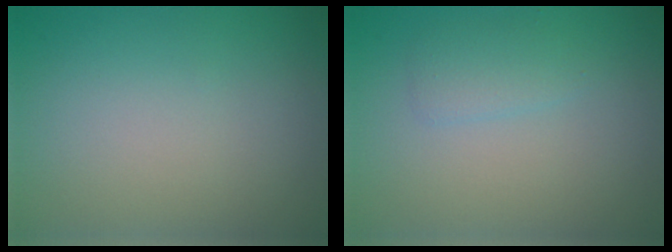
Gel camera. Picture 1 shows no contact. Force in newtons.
{"total": 1.4, "press": 1.4, "slide": 0.2}